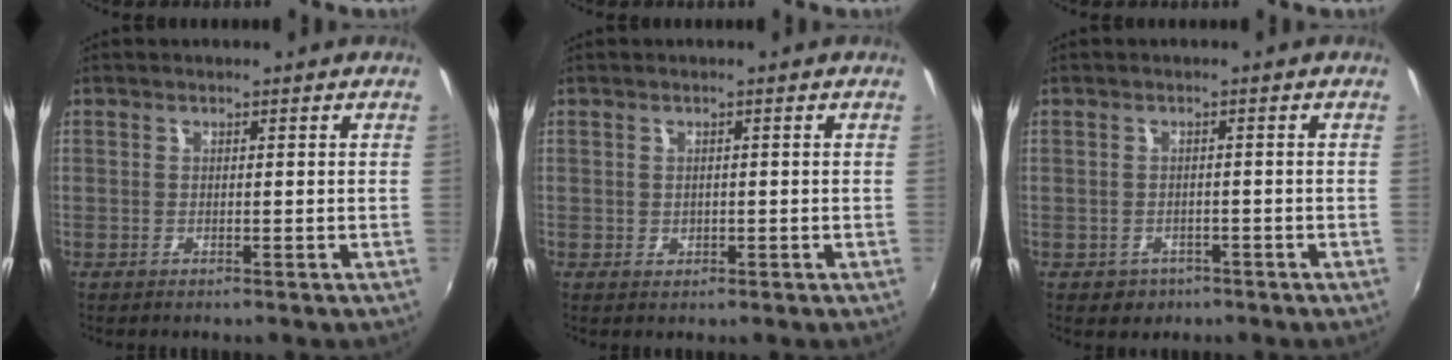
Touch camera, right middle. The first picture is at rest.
{"total": 1.1, "force": [-0.3, 1.0, 0.3], "torque": [-0.003, -0.002, -0.004]}
{"total": 3.3, "force": [-1.6, 2.8, 0.8], "torque": [-0.026, -0.002, -0.019]}